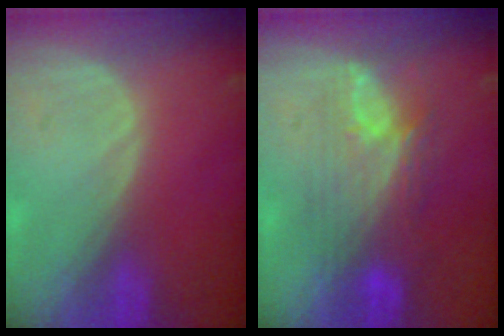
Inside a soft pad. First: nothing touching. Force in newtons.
{"total": 7.5, "press": 7.4, "slide": 1.4}